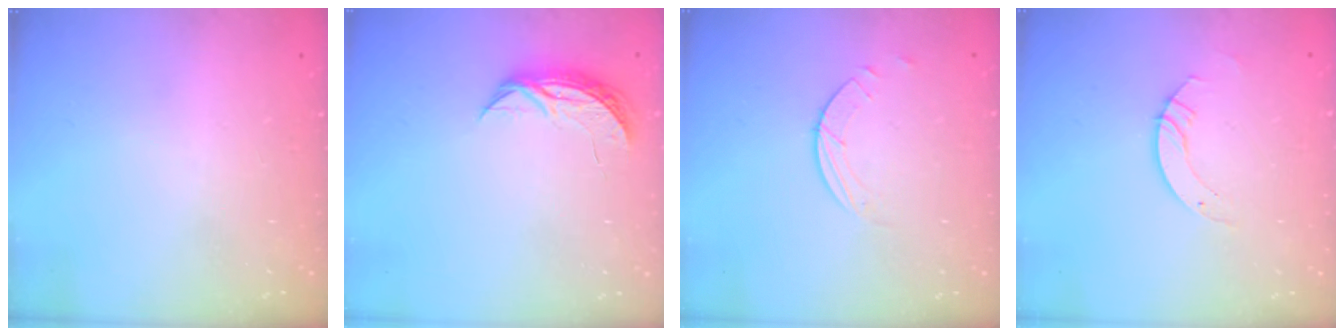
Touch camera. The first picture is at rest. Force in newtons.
{"total": 5.8, "press": 5.8, "slide": 0.6}
{"total": 2.0, "press": 2.0, "slide": 0.2}
{"total": 3.8, "press": 3.7, "slide": 0.4}